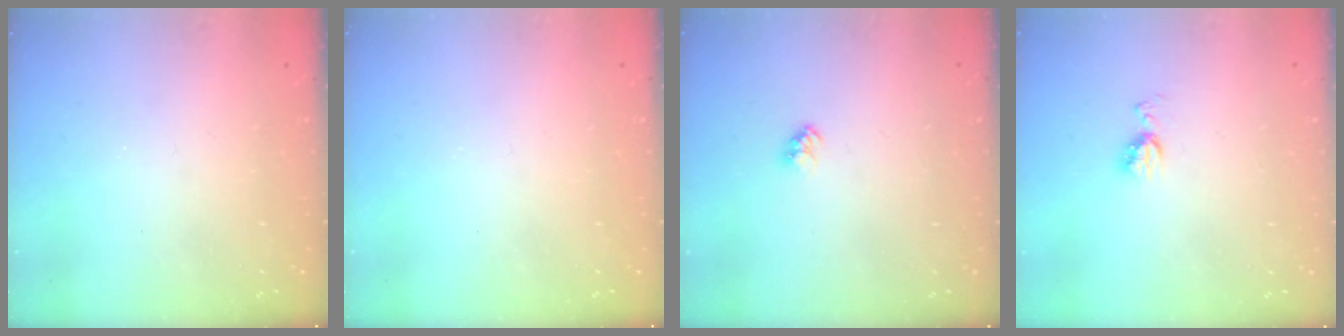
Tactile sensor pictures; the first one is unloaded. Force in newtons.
{"total": 0.0}
{"total": 2.3, "press": 2.3, "slide": 0.3}
{"total": 4.8, "press": 4.7, "slide": 0.5}